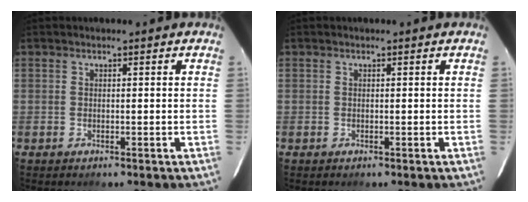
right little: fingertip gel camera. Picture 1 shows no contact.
{"total": 0.0}